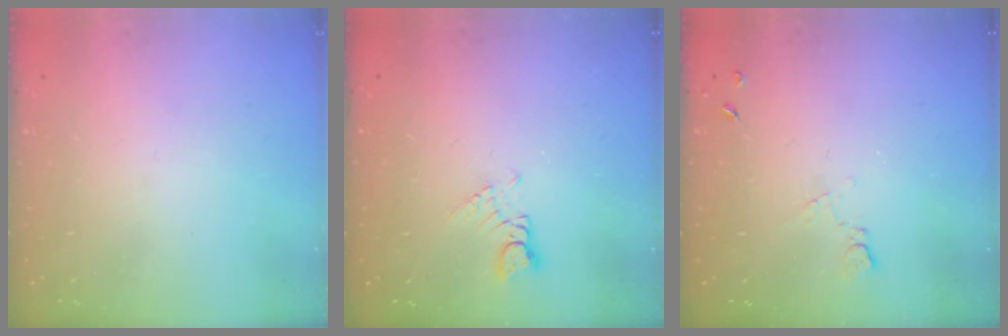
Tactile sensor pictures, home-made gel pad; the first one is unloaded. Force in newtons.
{"total": 1.6, "press": 1.6, "slide": 0.2}
{"total": 4.7, "press": 4.5, "slide": 1.1}